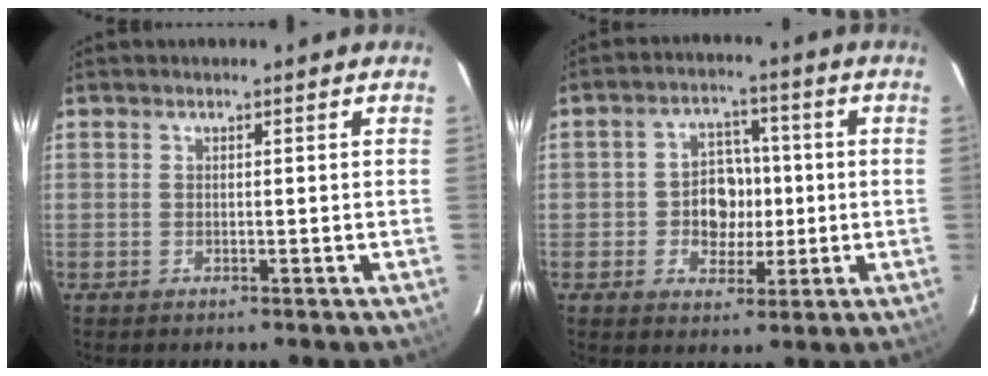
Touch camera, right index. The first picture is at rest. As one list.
[{"total": 7.4, "force": [-0.8, 6.3, 3.8], "torque": [-0.077, 0.018, -0.007]}]